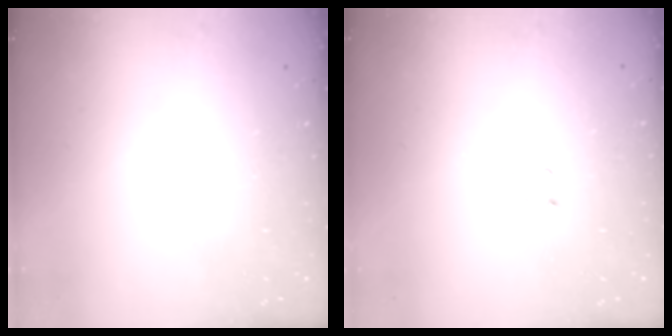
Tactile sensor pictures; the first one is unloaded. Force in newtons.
{"total": 2.3, "press": 2.3, "slide": 0.2}